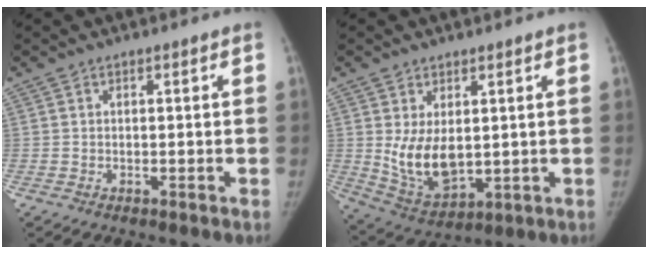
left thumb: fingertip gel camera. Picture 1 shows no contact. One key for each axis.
{"total": 10.2, "fx": 1.2, "fy": 6.2, "fz": 8.0, "tx": -0.128, "ty": -0.023, "tz": 0.044}